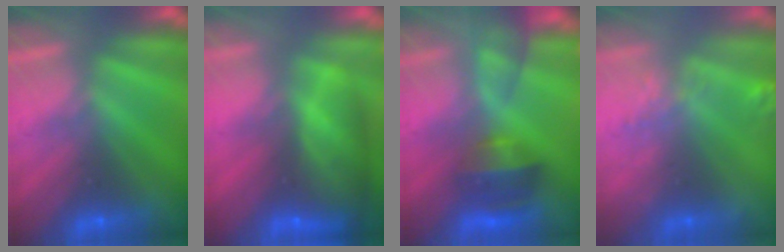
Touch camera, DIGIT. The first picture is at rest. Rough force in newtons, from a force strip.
{"total": 7.8}
{"total": 9.2}
{"total": 2.4}